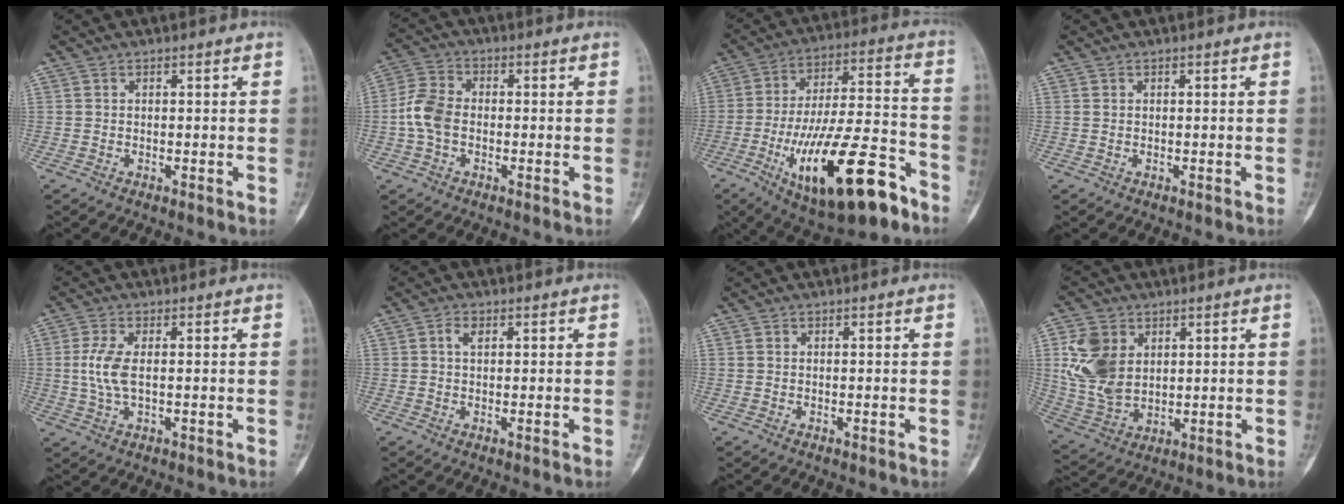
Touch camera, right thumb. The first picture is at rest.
{"total": 7.1, "force": [-1.0, 4.9, 5.0], "torque": [-0.105, 0.019, -0.030]}
{"total": 24.4, "force": [-11.8, 8.2, 19.7], "torque": [-0.324, 0.056, -0.180]}
{"total": 0.5, "force": [0.0, 0.4, 0.4], "torque": [-0.011, 0.000, 0.002]}
{"total": 5.6, "force": [0.2, 2.3, 5.1], "torque": [-0.123, 0.001, 0.002]}
{"total": 1.9, "force": [0.5, 1.0, 1.5], "torque": [-0.025, 0.001, 0.007]}
{"total": 0.0}
{"total": 11.8, "force": [3.0, 8.6, 7.5], "torque": [-0.137, -0.013, 0.070]}